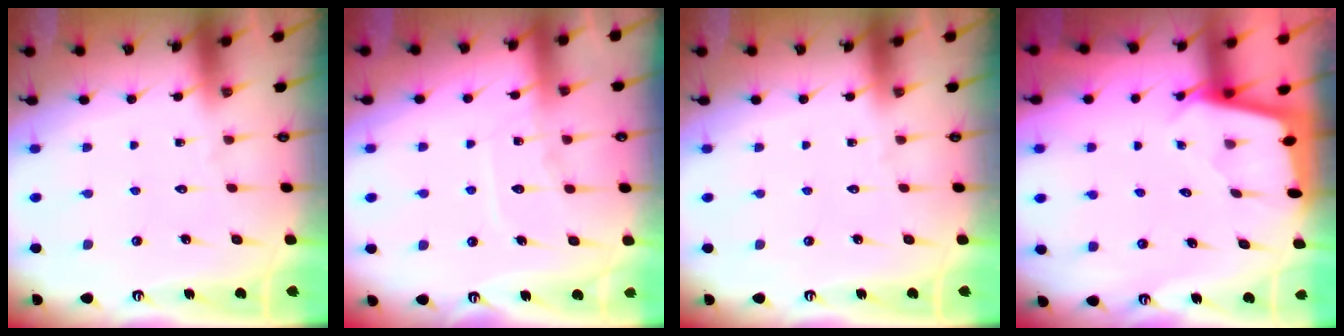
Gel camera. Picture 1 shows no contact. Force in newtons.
{"total": 7.0, "press": 6.9, "slide": 0.6}
{"total": 0.0}
{"total": 2.0, "press": 2.0, "slide": 0.2}